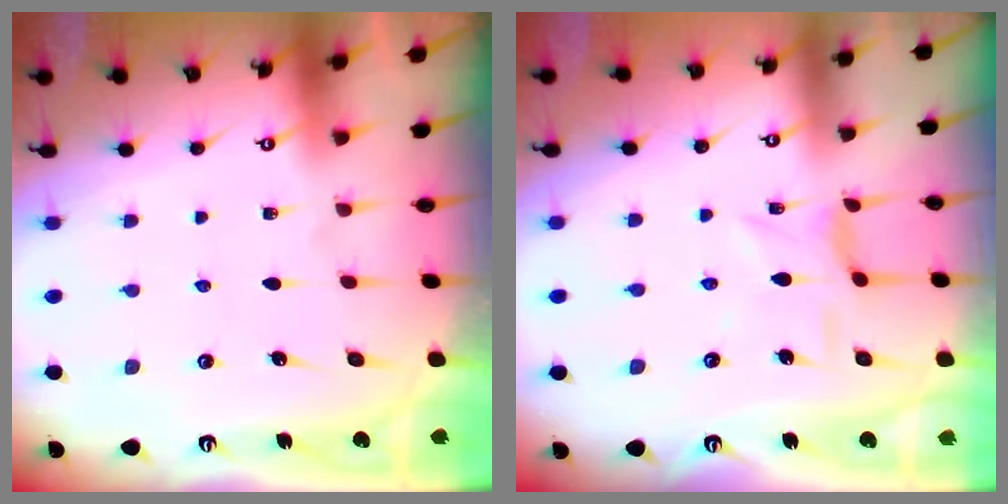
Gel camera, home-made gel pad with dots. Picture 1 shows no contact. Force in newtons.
{"total": 2.4, "press": 2.4, "slide": 0.4}